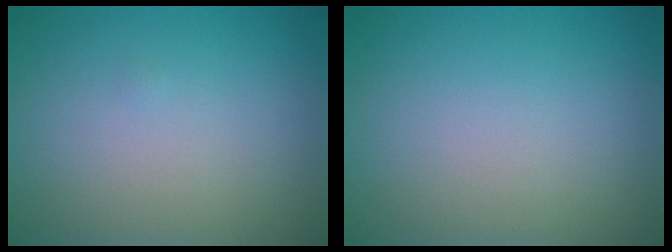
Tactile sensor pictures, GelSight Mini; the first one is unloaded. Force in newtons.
{"total": 0.0}